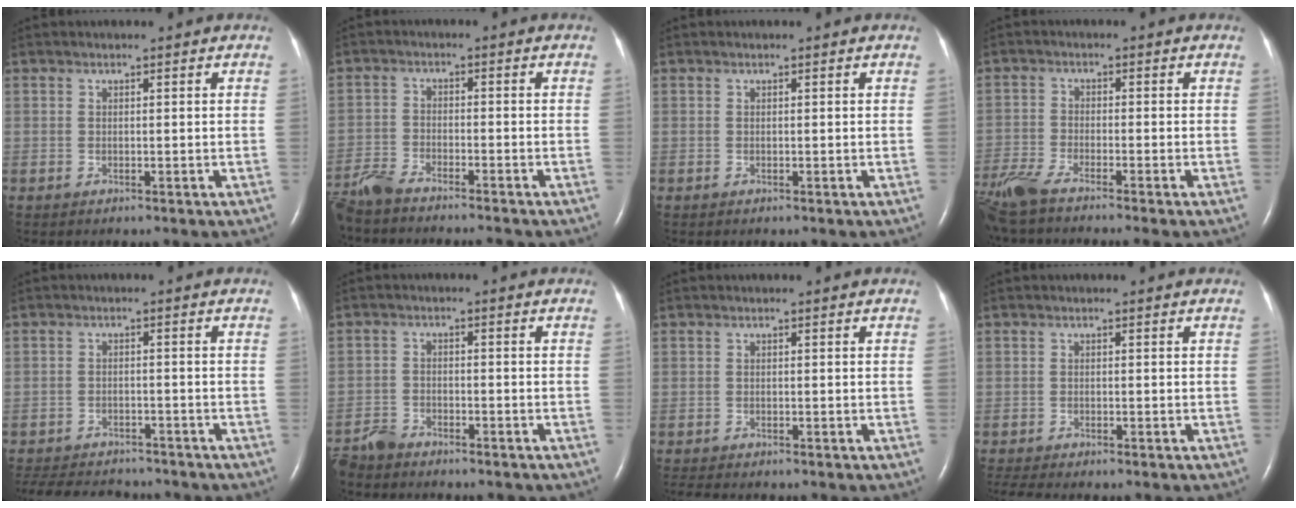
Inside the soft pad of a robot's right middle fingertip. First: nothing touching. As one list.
[{"total": 8.0, "force": [-7.3, 0.6, 3.1], "torque": [-0.058, -0.017, -0.126]}, {"total": 0.0}, {"total": 8.0, "force": [-6.8, -0.3, 4.2], "torque": [-0.084, -0.022, -0.124]}, {"total": 13.4, "force": [-11.9, 4.2, 4.5], "torque": [-0.105, -0.004, -0.163]}, {"total": 5.0, "force": [-4.8, 1.4, 0.8], "torque": [-0.018, -0.012, -0.085]}, {"total": 3.2, "force": [-2.8, 0.6, 1.4], "torque": [-0.024, -0.007, -0.038]}, {"total": 4.2, "force": [-3.6, 0.5, 2.1], "torque": [-0.037, -0.007, -0.054]}]